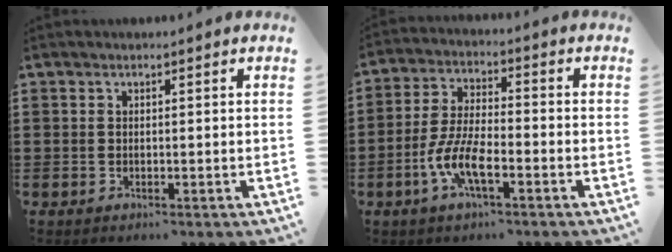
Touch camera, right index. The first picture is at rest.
{"total": 7.2, "force": [-3.4, 2.1, 6.0], "torque": [-0.154, -0.017, -0.073]}